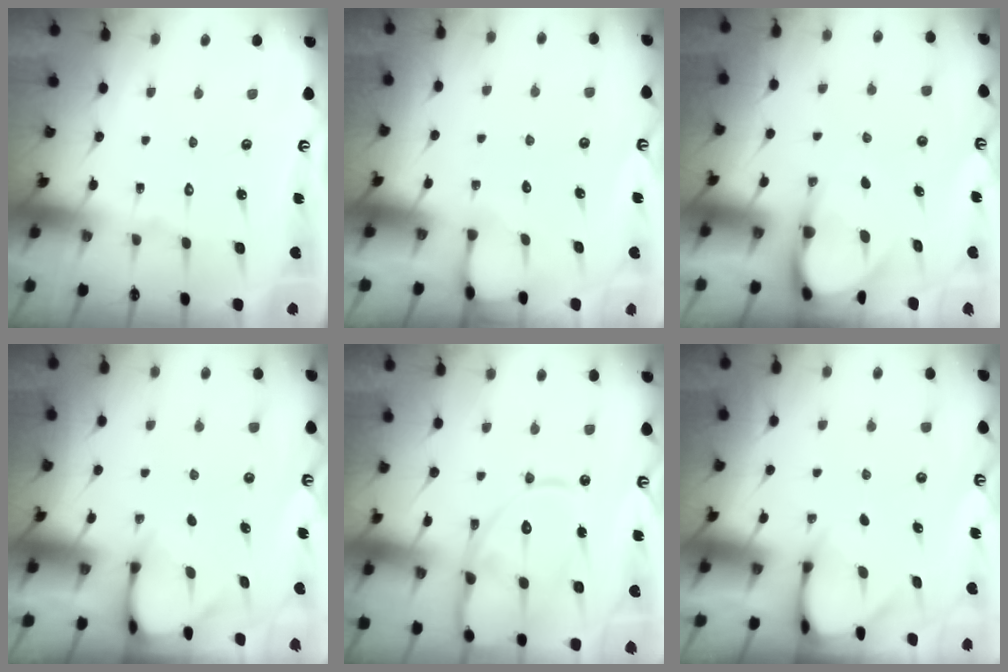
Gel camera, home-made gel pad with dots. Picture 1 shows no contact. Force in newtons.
{"total": 2.7, "press": 2.7, "slide": 0.4}
{"total": 5.4, "press": 5.4, "slide": 0.4}
{"total": 3.1, "press": 3.1, "slide": 0.2}
{"total": 16.4, "press": 16.3, "slide": 1.8}
{"total": 3.0, "press": 3.0, "slide": 0.2}